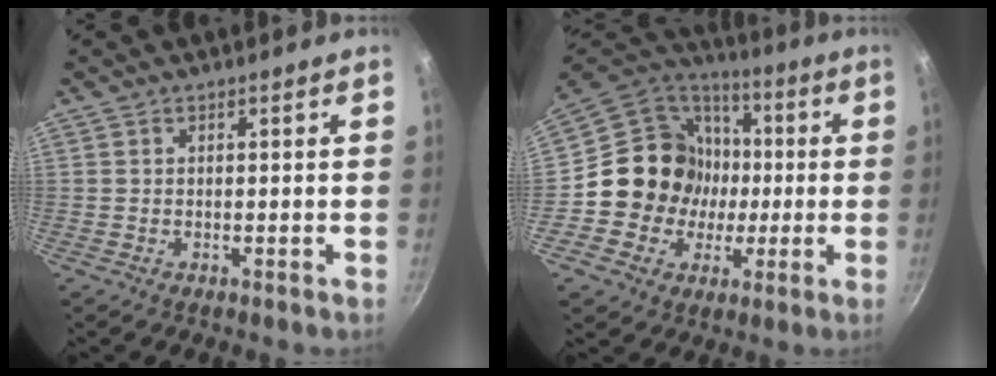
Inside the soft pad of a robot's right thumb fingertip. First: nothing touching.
{"total": 17.7, "force": [-0.5, 16.5, 6.3], "torque": [-0.078, 0.032, -0.008]}